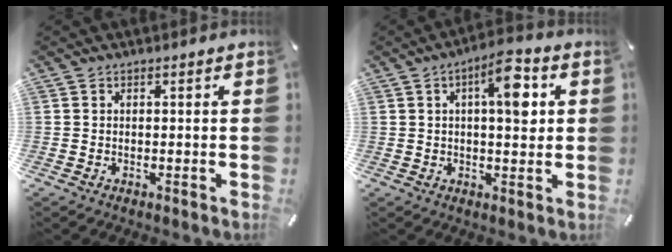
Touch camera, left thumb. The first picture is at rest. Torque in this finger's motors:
{"motor_torque": [0.20, 0.07, 0.09, 0.02, 0.04]}